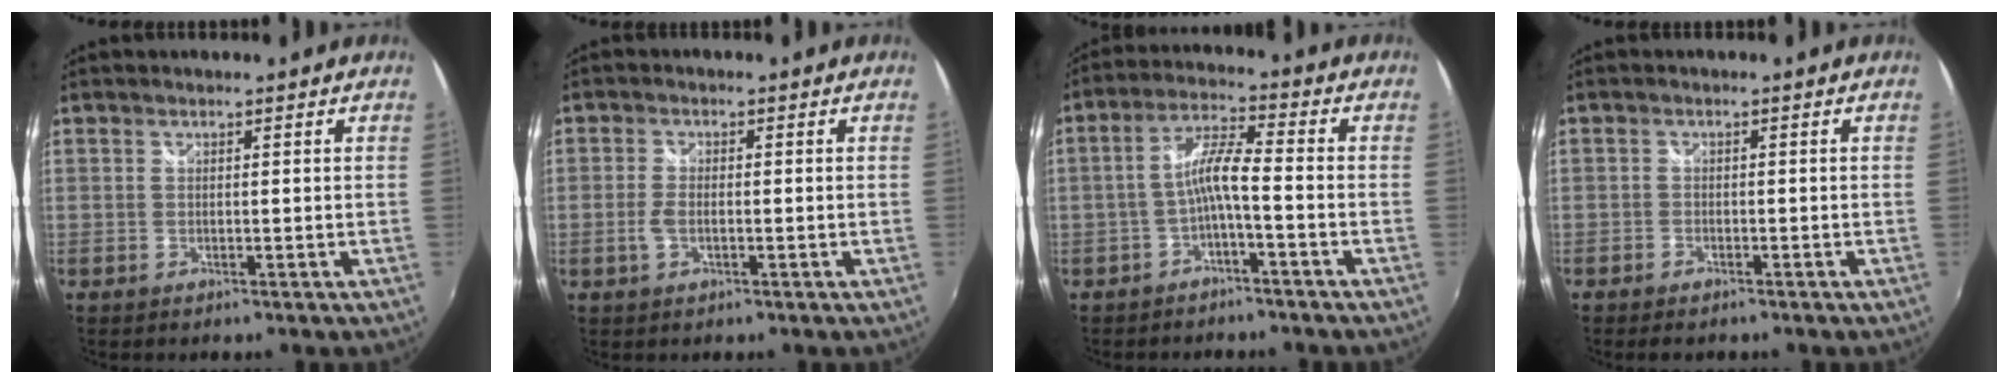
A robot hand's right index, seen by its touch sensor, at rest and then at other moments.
{"total": 3.1, "force": [-0.8, 1.5, 2.6], "torque": [-0.056, -0.002, -0.017]}
{"total": 5.8, "force": [-2.5, 0.5, 5.2], "torque": [-0.117, 0.014, -0.043]}
{"total": 2.5, "force": [-2.1, 1.1, 0.9], "torque": [-0.029, -0.006, -0.037]}